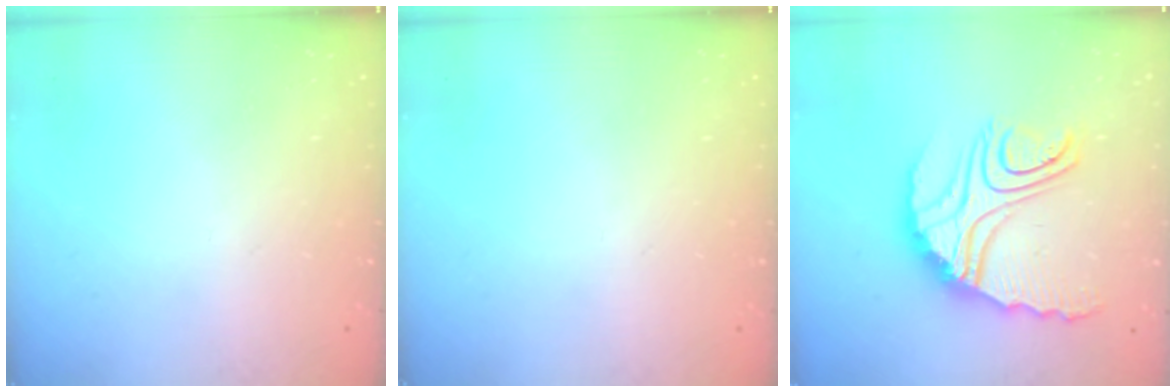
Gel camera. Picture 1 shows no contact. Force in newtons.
{"total": 0.0}
{"total": 16.4, "press": 16.3, "slide": 1.3}